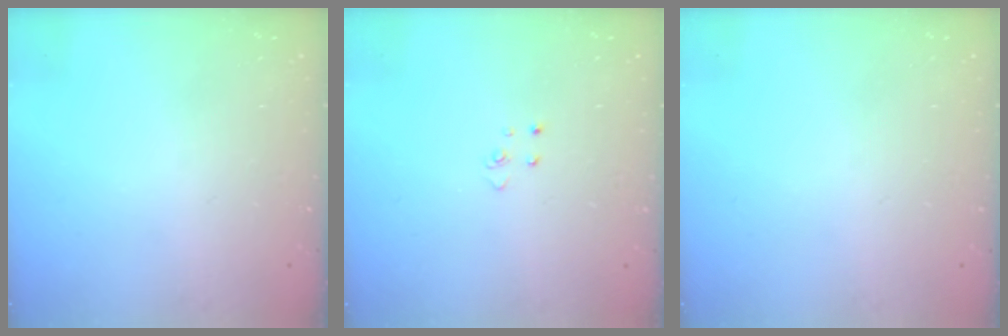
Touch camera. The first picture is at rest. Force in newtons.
{"total": 2.8, "press": 2.8, "slide": 0.3}
{"total": 0.0}